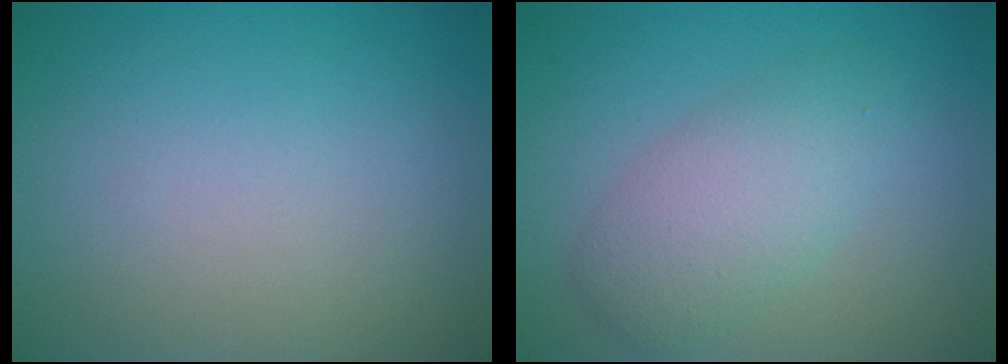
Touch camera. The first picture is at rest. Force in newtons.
{"total": 4.2, "press": 4.2, "slide": 0.1}